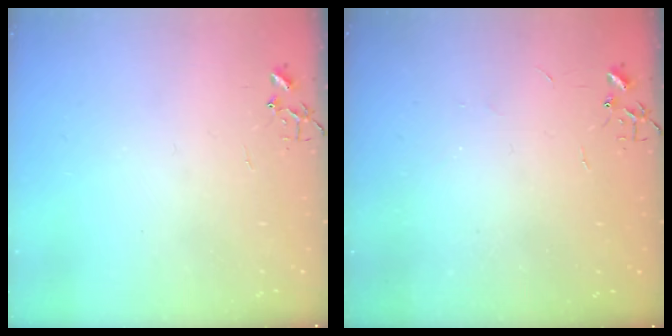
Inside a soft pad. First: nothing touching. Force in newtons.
{"total": 1.9, "press": 1.9, "slide": 0.3}